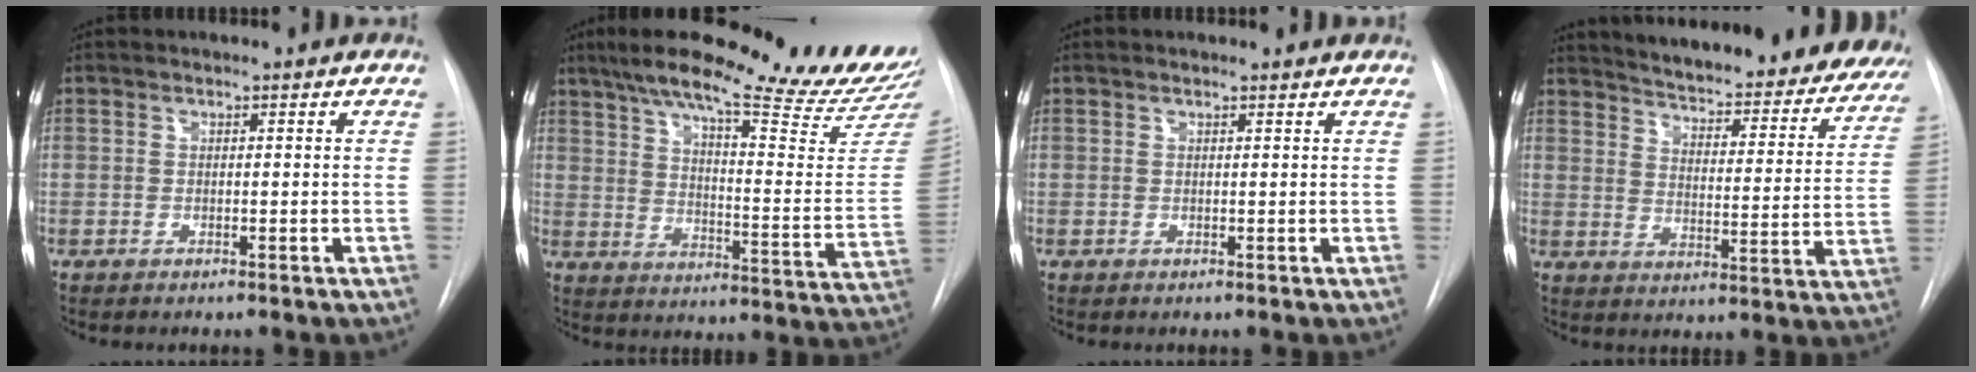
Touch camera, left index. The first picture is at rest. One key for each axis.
{"total": 29.9, "fx": 25.5, "fy": 2.1, "fz": 15.5, "tx": -0.220, "ty": -0.075, "tz": 0.331}
{"total": 1.4, "fx": 1.2, "fy": 0.1, "fz": 0.5, "tx": -0.011, "ty": 0.015, "tz": 0.017}
{"total": 29.8, "fx": 27.3, "fy": 6.2, "fz": 10.2, "tx": -0.155, "ty": -0.084, "tz": 0.326}